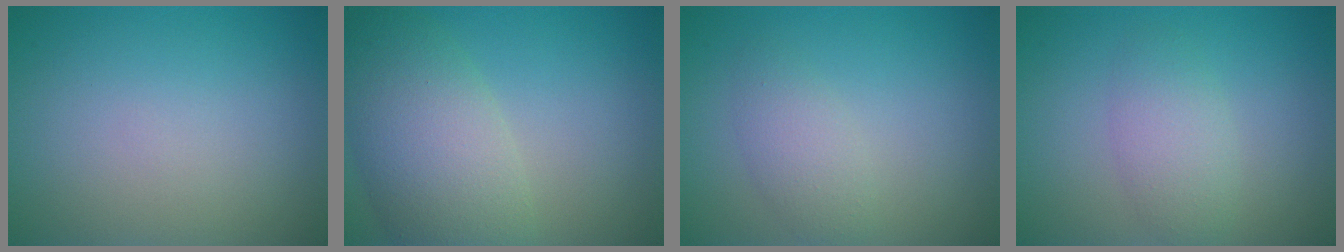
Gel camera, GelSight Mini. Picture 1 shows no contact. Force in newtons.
{"total": 7.5, "press": 7.5, "slide": 0.6}
{"total": 2.2, "press": 2.2, "slide": 0.1}
{"total": 2.7, "press": 2.7, "slide": 0.1}